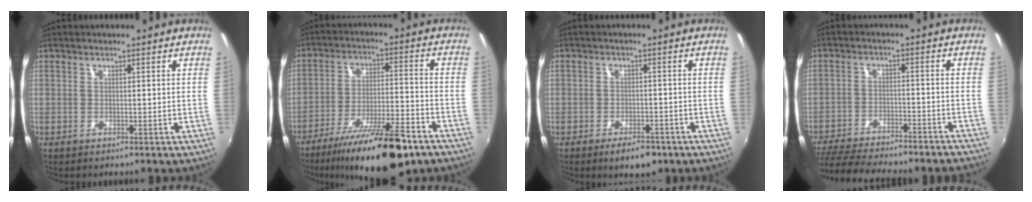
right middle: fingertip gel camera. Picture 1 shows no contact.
{"total": 19.1, "force": [-14.0, 4.1, 12.4], "torque": [-0.219, -0.024, -0.217]}
{"total": 5.4, "force": [-3.7, 2.6, 2.9], "torque": [-0.059, 0.000, -0.049]}
{"total": 20.2, "force": [-17.7, 3.6, 9.0], "torque": [-0.184, -0.028, -0.252]}